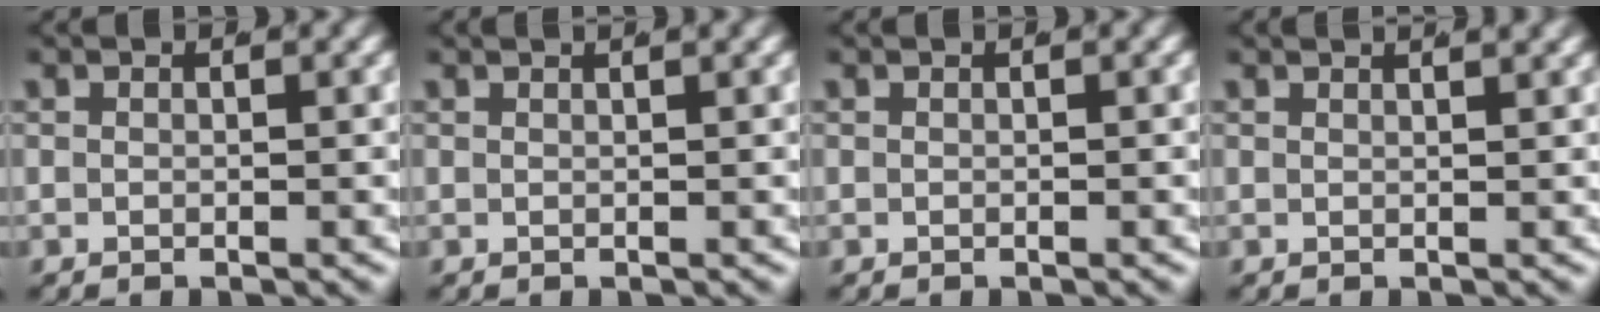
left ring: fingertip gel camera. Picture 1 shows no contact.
{"total": 1.1, "force": [0.8, -0.5, 0.5], "torque": [0.003, 0.006, 0.012]}
{"total": 0.0}
{"total": 1.9, "force": [1.6, -0.3, 0.9], "torque": [-0.004, 0.003, 0.025]}